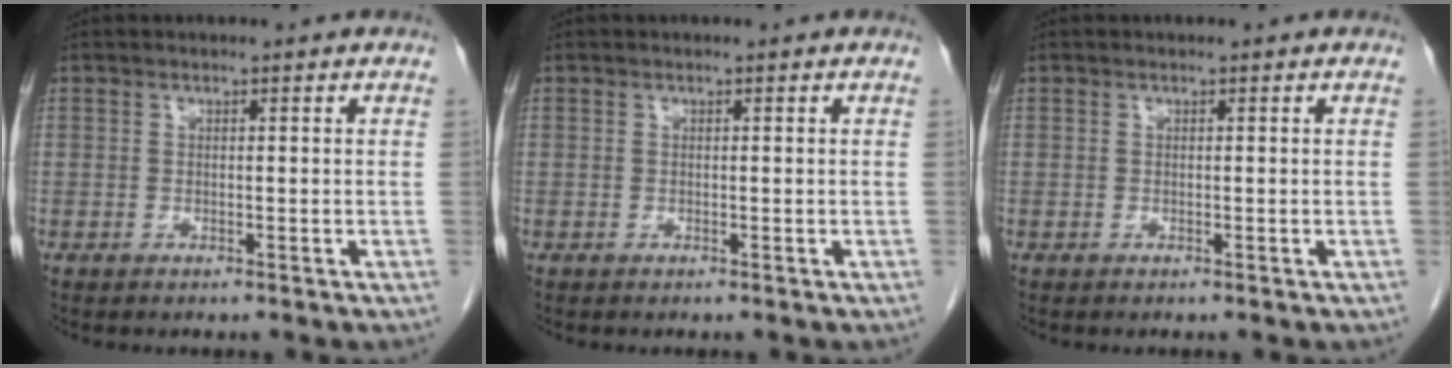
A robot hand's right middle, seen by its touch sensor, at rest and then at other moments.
{"total": 0.0}
{"total": 0.0}